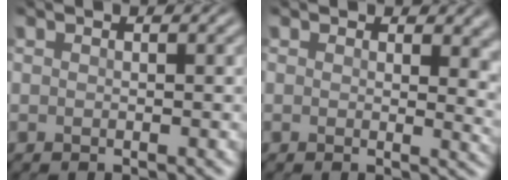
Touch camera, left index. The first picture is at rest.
{"total": 3.9, "force": [1.4, 1.9, 3.1], "torque": [-0.016, -0.003, 0.031]}